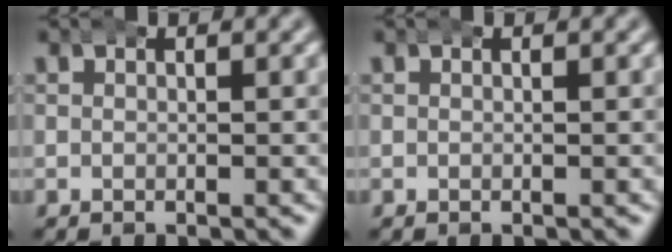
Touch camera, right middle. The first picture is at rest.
{"total": 0.0}